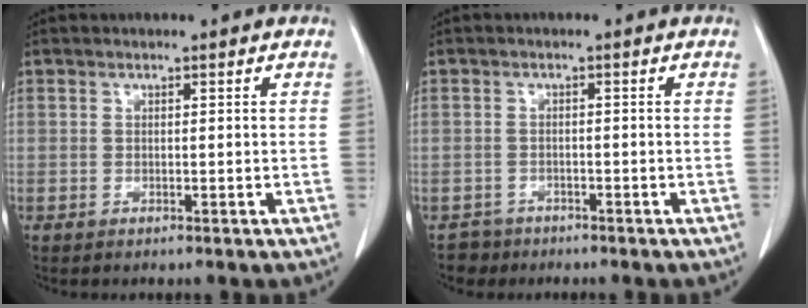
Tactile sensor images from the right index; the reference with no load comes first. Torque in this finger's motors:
{"motor_torque": [-0.15, -0.08, -0.30, -0.09]}